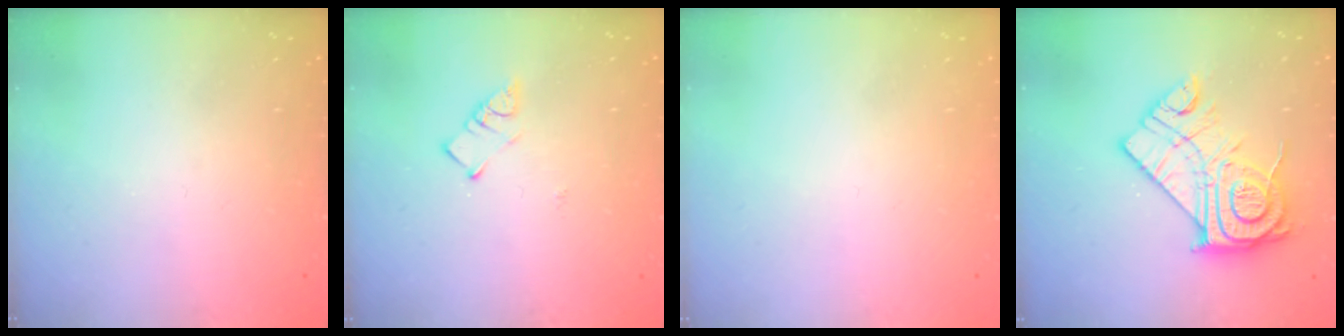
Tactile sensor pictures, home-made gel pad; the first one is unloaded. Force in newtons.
{"total": 3.3, "press": 3.3, "slide": 0.2}
{"total": 1.7, "press": 1.7, "slide": 0.1}
{"total": 17.4, "press": 17.4, "slide": 1.3}